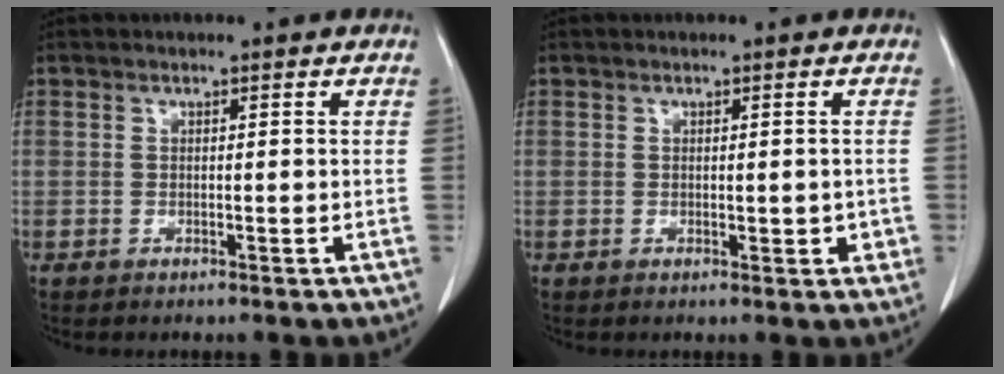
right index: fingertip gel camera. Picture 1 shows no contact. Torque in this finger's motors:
{"motor_torque": [0.09, 0.12, 0.08, 0.04]}